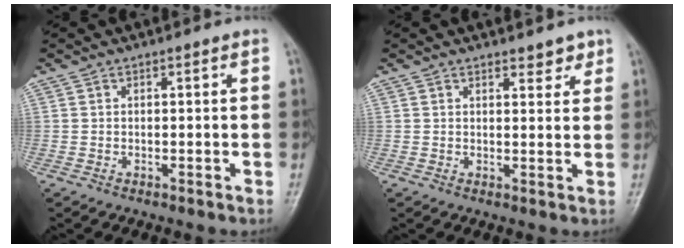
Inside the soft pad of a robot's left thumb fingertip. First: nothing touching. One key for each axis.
{"total": 2.9, "fx": 2.3, "fy": 1.3, "fz": 1.2, "tx": 0.002, "ty": -0.014, "tz": 0.030}